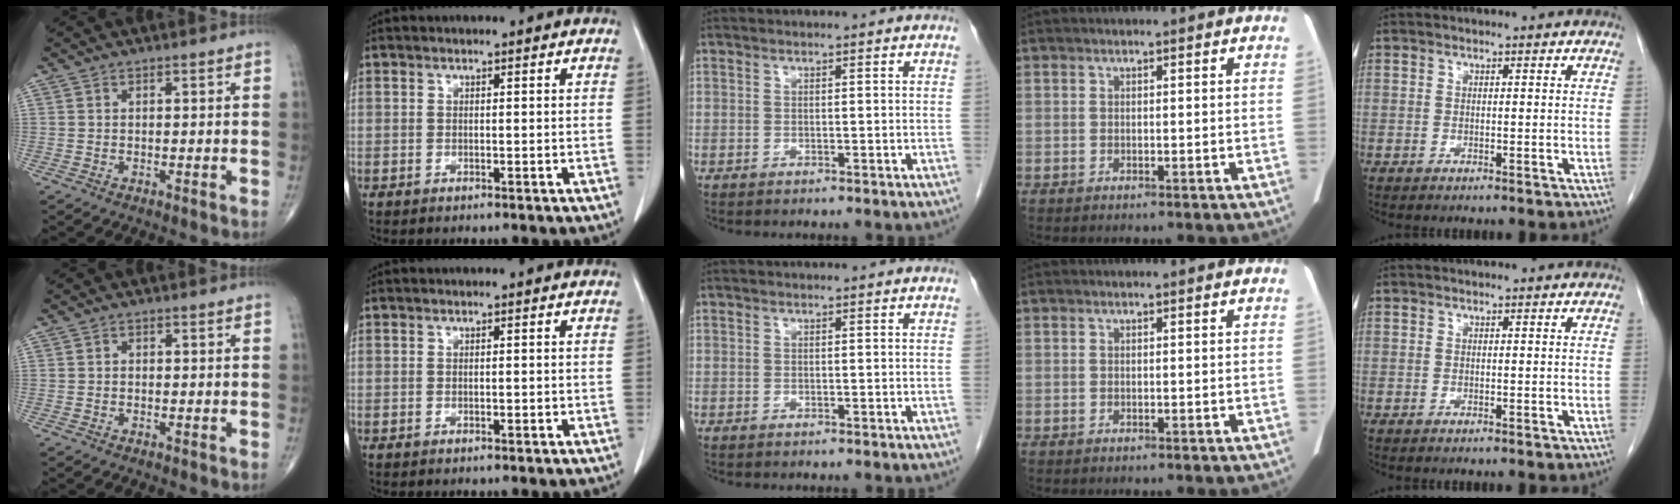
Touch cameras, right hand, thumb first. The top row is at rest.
{"thumb": {"total": 0.5, "force": [-0.2, 0.5, 0.2], "torque": [0.004, 0.003, -0.007]}, "index": {"total": 0.6, "force": [-0.2, 0.2, 0.6], "torque": [-0.012, -0.001, -0.001]}}